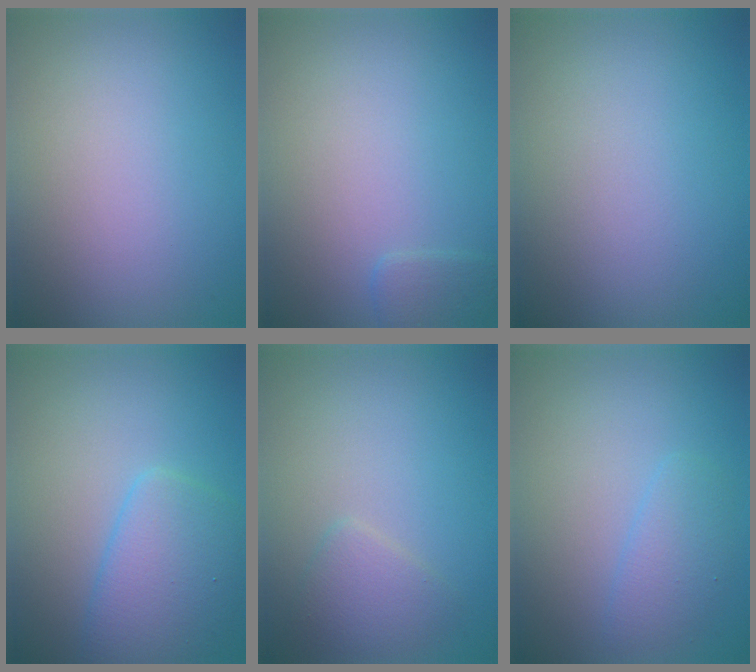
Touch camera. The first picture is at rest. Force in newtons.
{"total": 1.2, "press": 1.2, "slide": 0.1}
{"total": 0.0}
{"total": 4.2, "press": 4.2, "slide": 0.2}
{"total": 2.0, "press": 2.0, "slide": 0.1}
{"total": 2.0, "press": 2.0, "slide": 0.1}